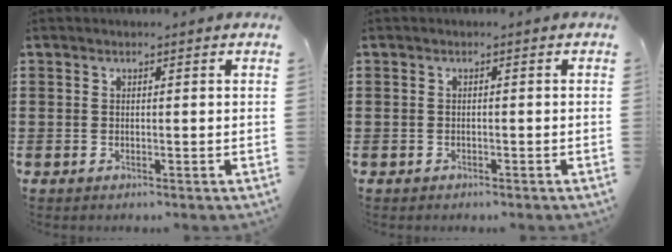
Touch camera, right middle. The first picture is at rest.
{"total": 0.5, "force": [-0.5, 0.2, 0.1], "torque": [-0.004, 0.001, -0.010]}